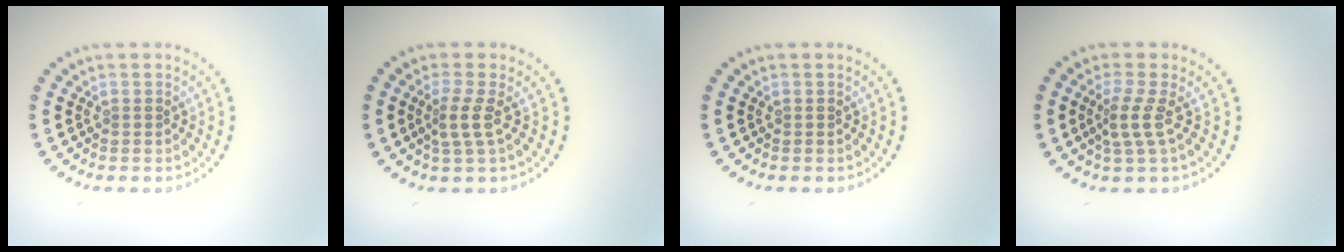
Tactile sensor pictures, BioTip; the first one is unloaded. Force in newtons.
{"total": 2.1, "press": 1.5, "slide": 1.5}
{"total": 0.0}
{"total": 2.2, "press": 1.5, "slide": 1.7}